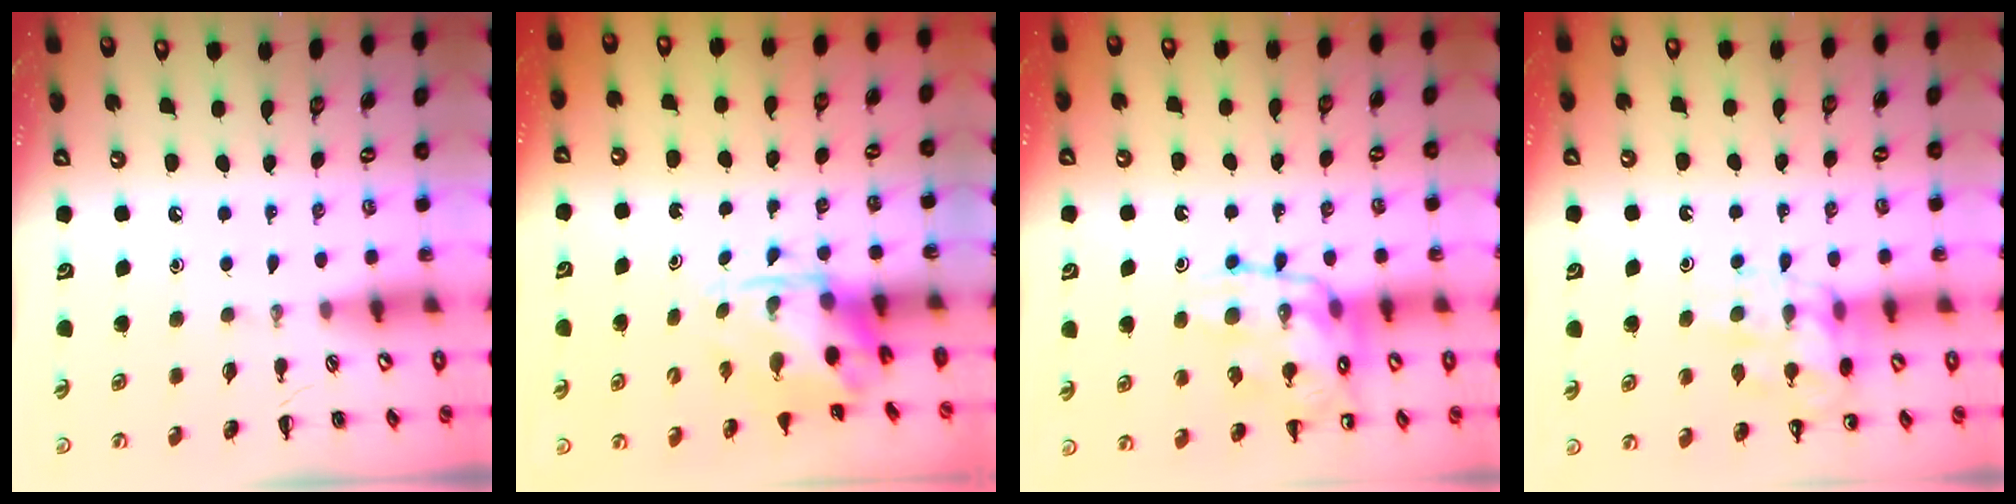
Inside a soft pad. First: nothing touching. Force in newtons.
{"total": 3.8, "press": 3.7, "slide": 0.9}
{"total": 15.5, "press": 15.3, "slide": 2.0}
{"total": 14.9, "press": 14.7, "slide": 2.6}